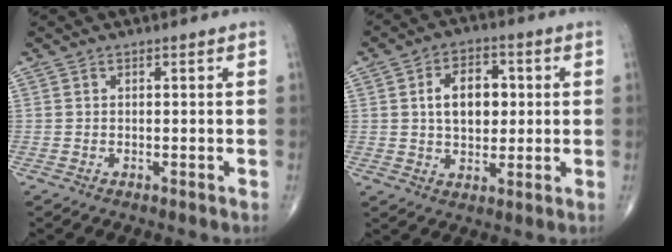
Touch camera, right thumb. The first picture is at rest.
{"total": 9.6, "force": [1.4, 6.2, 7.2], "torque": [-0.090, 0.006, 0.023]}